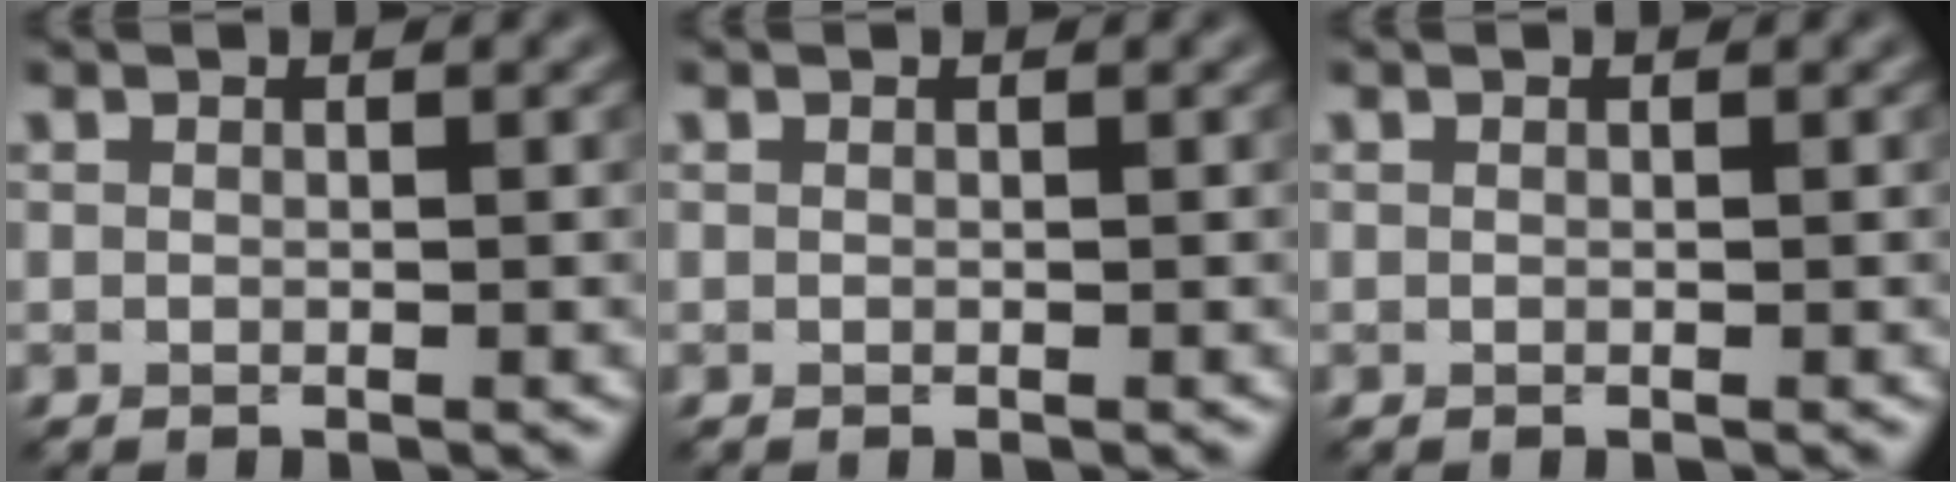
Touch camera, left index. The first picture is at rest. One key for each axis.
{"total": 0.0}
{"total": 0.0}